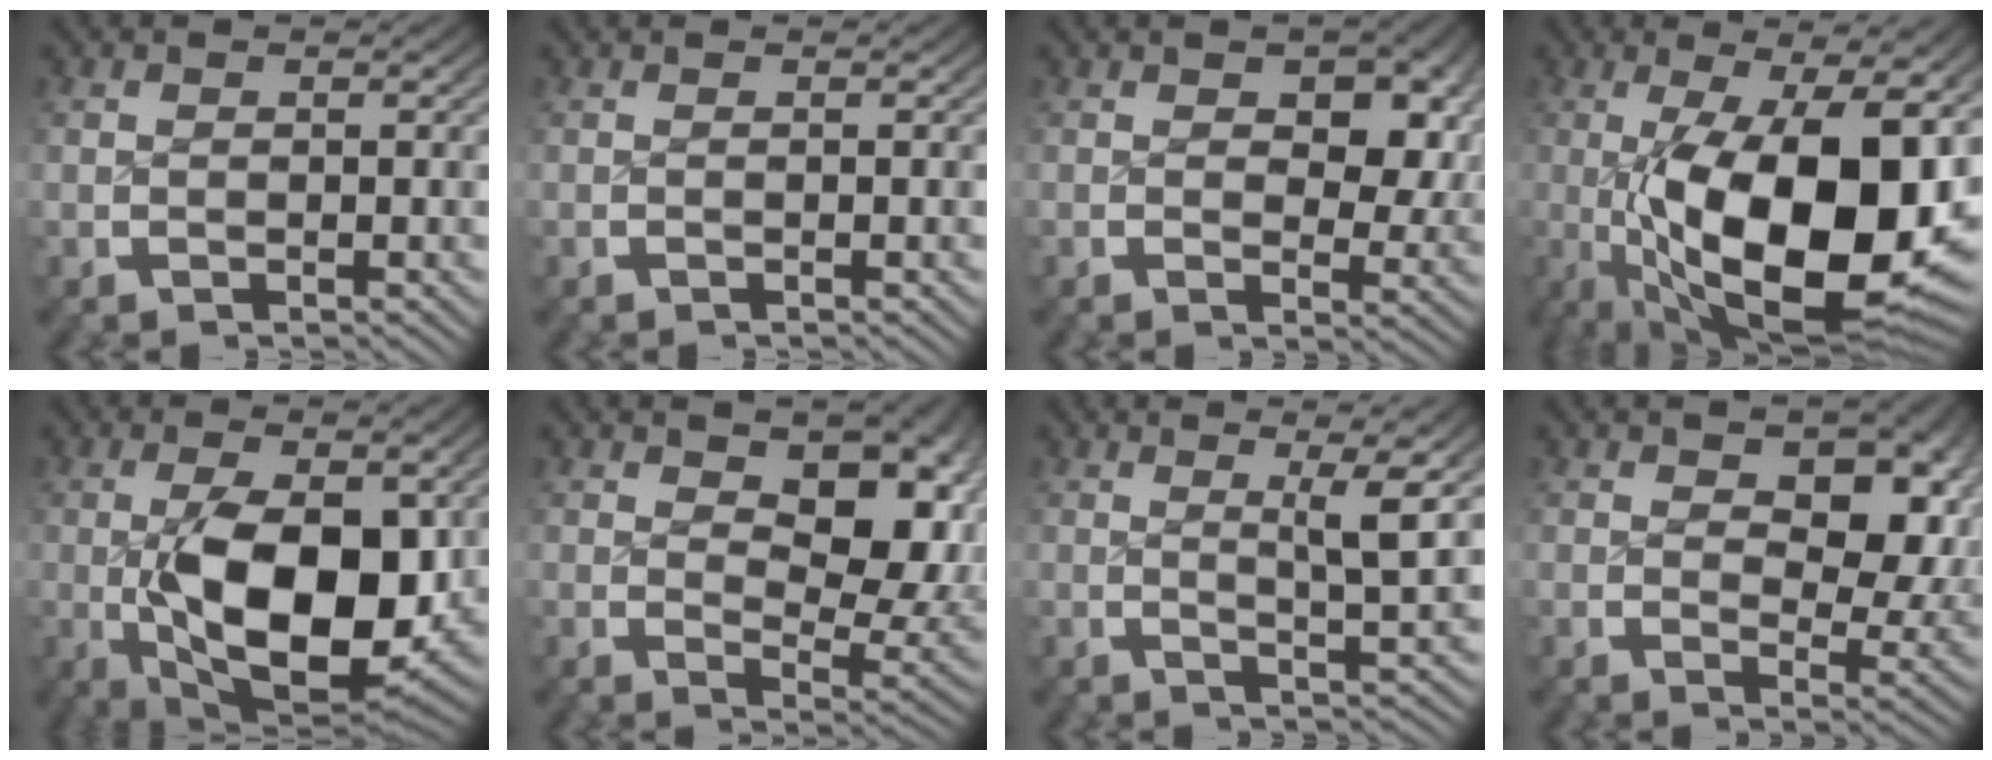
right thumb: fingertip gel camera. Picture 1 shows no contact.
{"total": 0.6, "force": [-0.1, -0.5, -0.3], "torque": [0.006, 0.000, -0.001]}
{"total": 4.7, "force": [1.2, 2.6, 3.7], "torque": [-0.049, -0.023, 0.025]}
{"total": 20.4, "force": [-3.2, 10.2, 17.4], "torque": [-0.304, -0.069, -0.007]}
{"total": 13.5, "force": [-1.7, 7.0, 11.4], "torque": [-0.225, -0.055, -0.008]}
{"total": 8.5, "force": [1.6, 4.9, 6.7], "torque": [-0.107, -0.040, 0.037]}
{"total": 3.0, "force": [1.3, -0.6, 2.7], "torque": [-0.044, -0.004, 0.022]}
{"total": 7.1, "force": [1.7, 4.3, 5.4], "torque": [-0.077, -0.030, 0.032]}